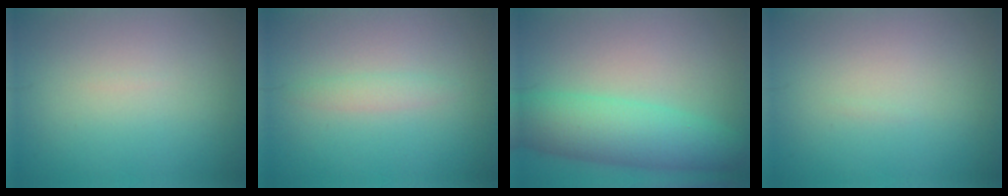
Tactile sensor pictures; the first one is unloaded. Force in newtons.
{"total": 1.2, "press": 1.2, "slide": 0.0}
{"total": 6.4, "press": 6.4, "slide": 0.2}
{"total": 0.0}